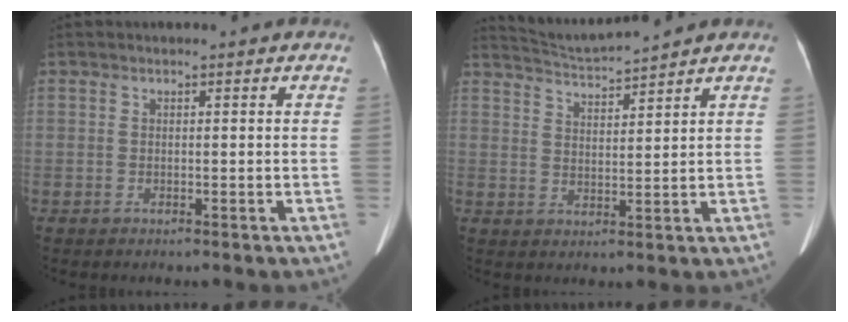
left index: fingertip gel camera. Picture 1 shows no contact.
{"total": 5.3, "force": [5.1, -1.5, 0.3], "torque": [-0.018, 0.002, 0.101]}